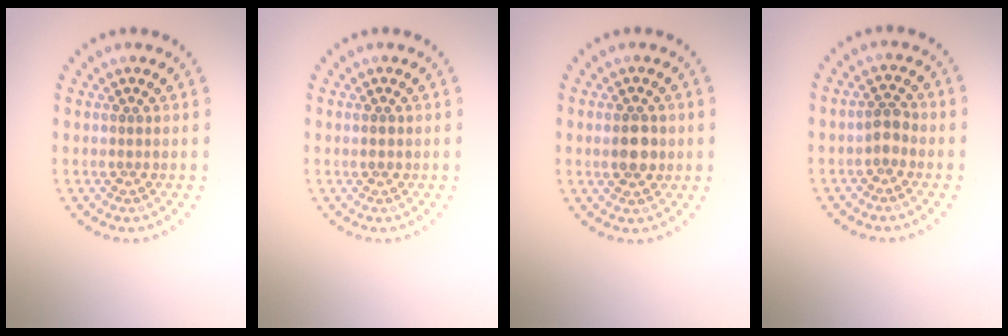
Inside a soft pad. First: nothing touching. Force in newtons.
{"total": 0.9, "press": 0.9, "slide": 0.0}
{"total": 3.3, "press": 3.3, "slide": 0.1}
{"total": 1.6, "press": 1.5, "slide": 0.6}